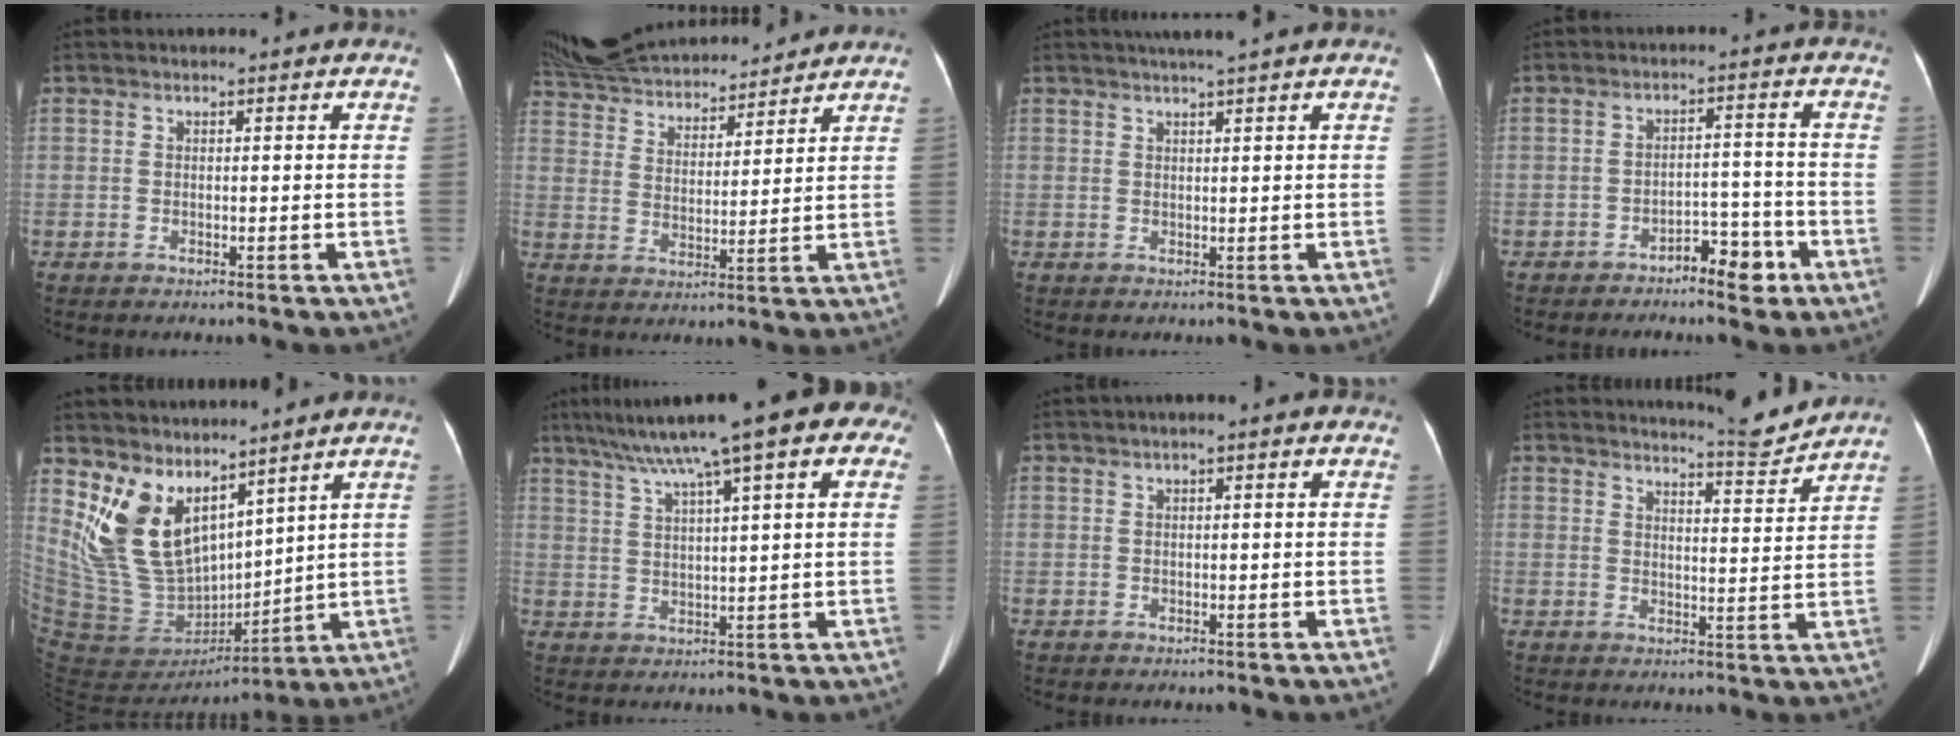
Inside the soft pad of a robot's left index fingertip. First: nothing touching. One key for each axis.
{"total": 19.6, "fx": 18.0, "fy": 4.3, "fz": 6.6, "tx": -0.140, "ty": 0.036, "tz": 0.293}
{"total": 3.2, "fx": 2.5, "fy": -0.6, "fz": 1.9, "tx": -0.023, "ty": 0.014, "tz": 0.042}
{"total": 4.6, "fx": -3.5, "fy": 1.8, "fz": 2.4, "tx": -0.032, "ty": 0.013, "tz": -0.054}
{"total": 12.2, "fx": 8.9, "fy": 6.4, "fz": 5.4, "tx": -0.120, "ty": 0.002, "tz": 0.199}
{"total": 16.7, "fx": 10.0, "fy": 2.6, "fz": 13.1, "tx": -0.212, "ty": 0.055, "tz": 0.140}
{"total": 1.8, "fx": 0.5, "fy": 0.3, "fz": 1.7, "tx": -0.030, "ty": 0.010, "tz": 0.004}
{"total": 5.8, "fx": 5.7, "fy": -1.0, "fz": 0.4, "tx": -0.023, "ty": -0.027, "tz": 0.081}